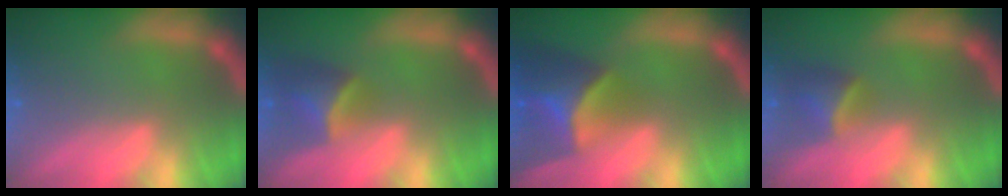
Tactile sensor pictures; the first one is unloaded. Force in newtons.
{"total": 4.4}
{"total": 7.9}
{"total": 3.4}